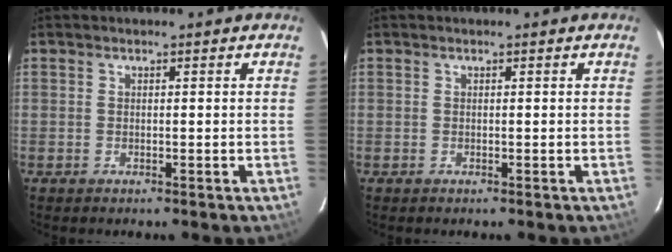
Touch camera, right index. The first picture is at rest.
{"total": 0.0}